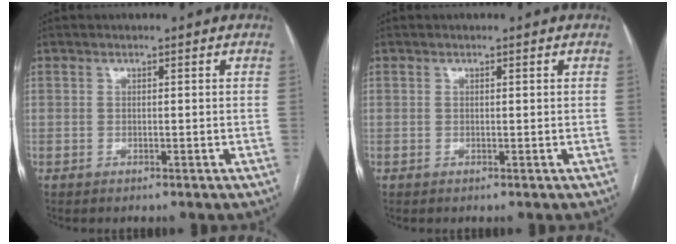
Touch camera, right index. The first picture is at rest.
{"total": 0.0}